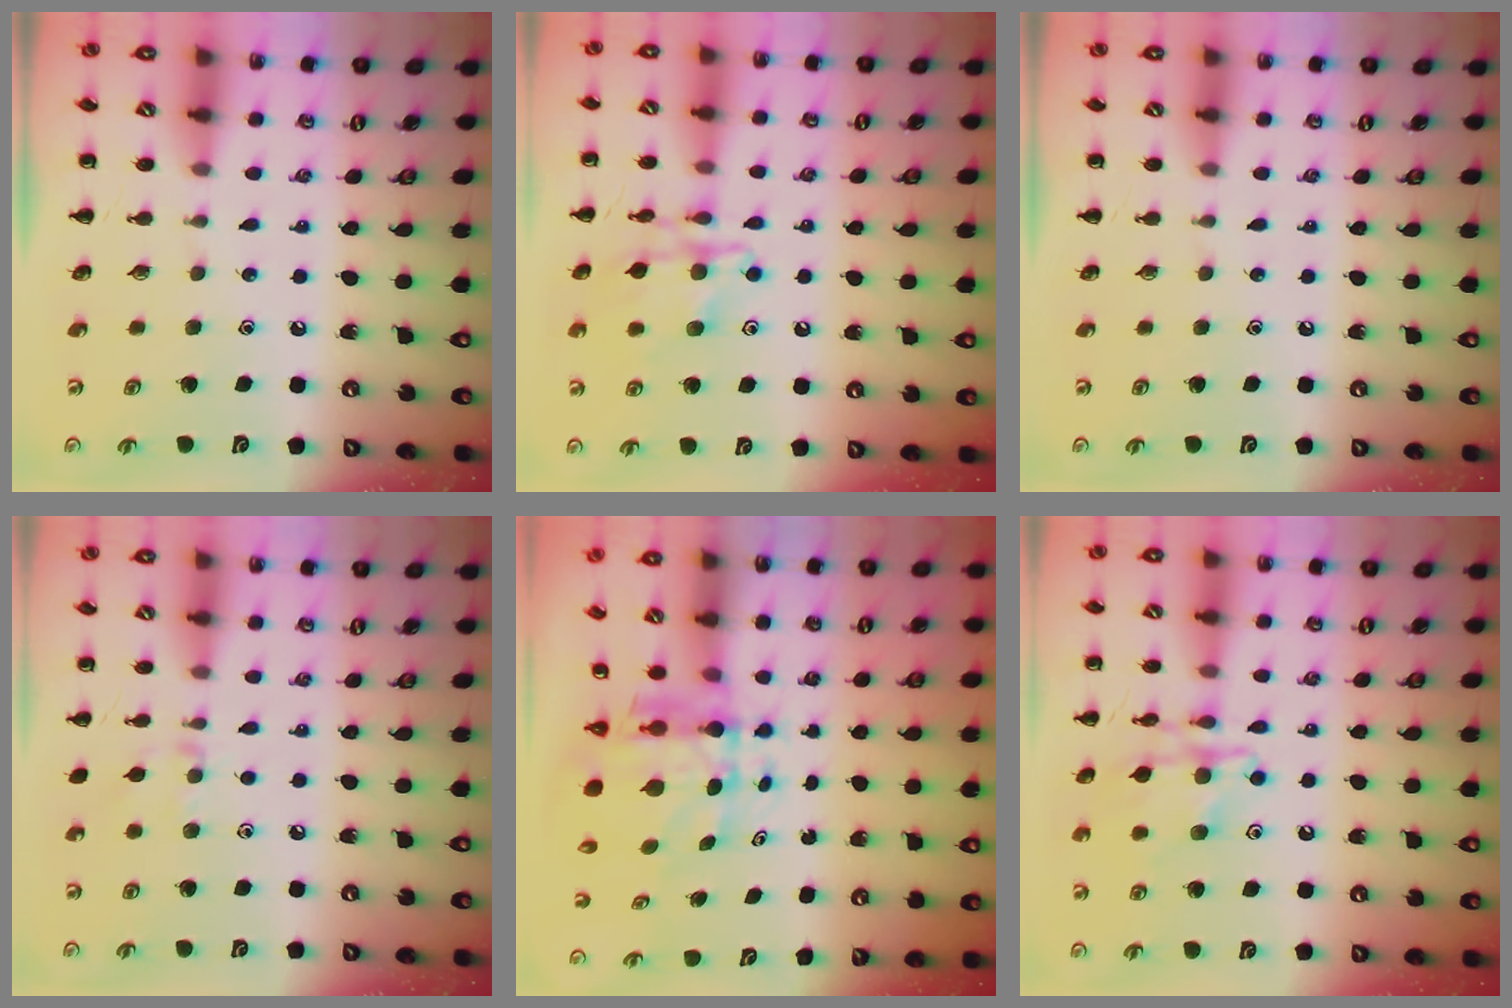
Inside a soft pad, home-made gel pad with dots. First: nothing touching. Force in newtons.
{"total": 14.0, "press": 14.0, "slide": 1.1}
{"total": 0.0}
{"total": 6.3, "press": 6.1, "slide": 1.8}
{"total": 6.3, "press": 6.1, "slide": 1.6}
{"total": 14.0, "press": 14.0, "slide": 1.1}